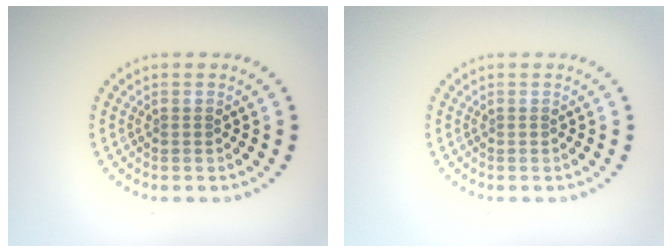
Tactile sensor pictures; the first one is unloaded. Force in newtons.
{"total": 0.0}